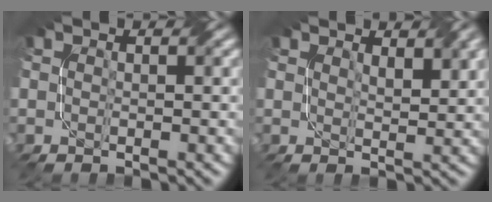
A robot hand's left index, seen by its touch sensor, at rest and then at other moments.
{"total": 3.3, "force": [2.1, 1.1, 2.3], "torque": [-0.036, -0.002, 0.042]}